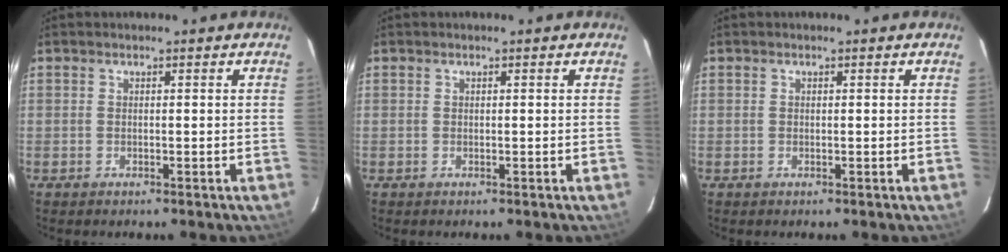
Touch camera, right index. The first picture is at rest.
{"total": 0.0}
{"total": 0.0}